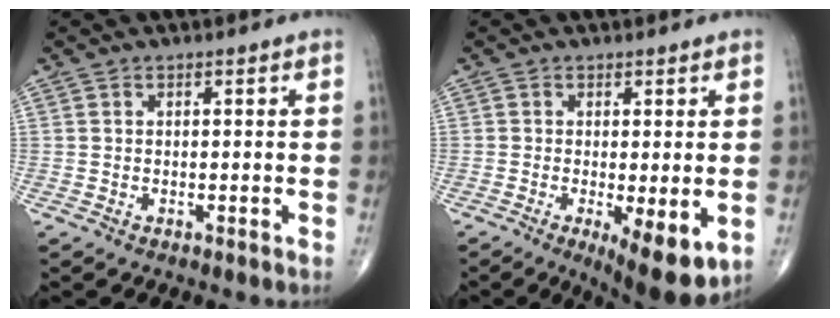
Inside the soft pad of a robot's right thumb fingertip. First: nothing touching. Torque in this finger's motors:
{"motor_torque": [-0.05, 0.66, 0.06, -0.15, 0.04]}